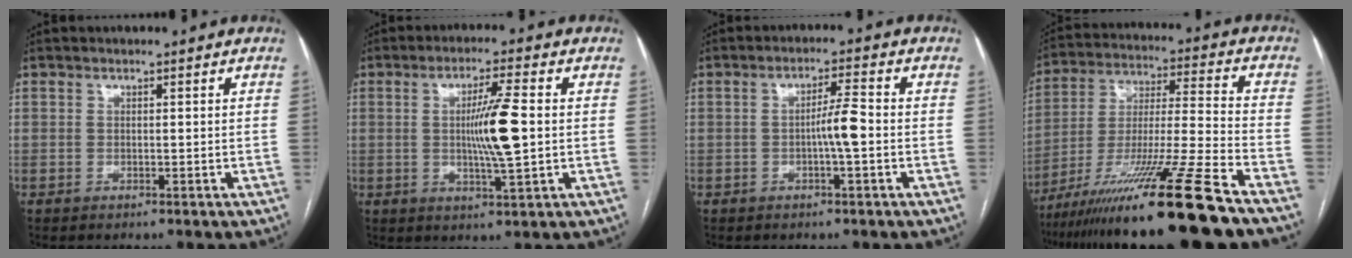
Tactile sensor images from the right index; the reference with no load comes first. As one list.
[{"total": 7.9, "force": [0.2, 0.6, 7.9], "torque": [-0.137, 0.004, 0.004]}, {"total": 4.1, "force": [-0.9, -0.1, 4.0], "torque": [-0.066, 0.006, -0.014]}, {"total": 21.1, "force": [-15.3, -2.1, 14.3], "torque": [-0.252, -0.038, -0.266]}]